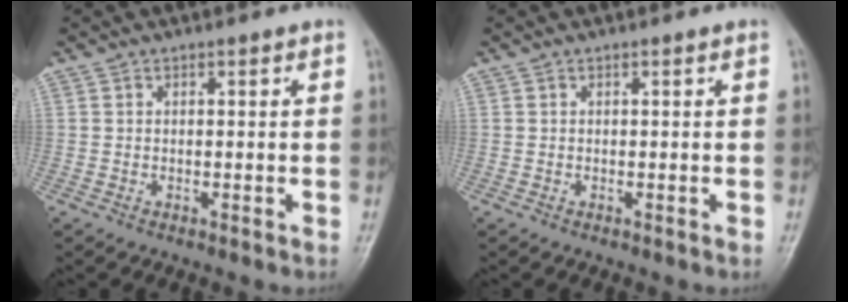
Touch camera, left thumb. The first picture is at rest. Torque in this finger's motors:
{"motor_torque": [0.00, 0.00, 0.00, 0.00, 0.00]}